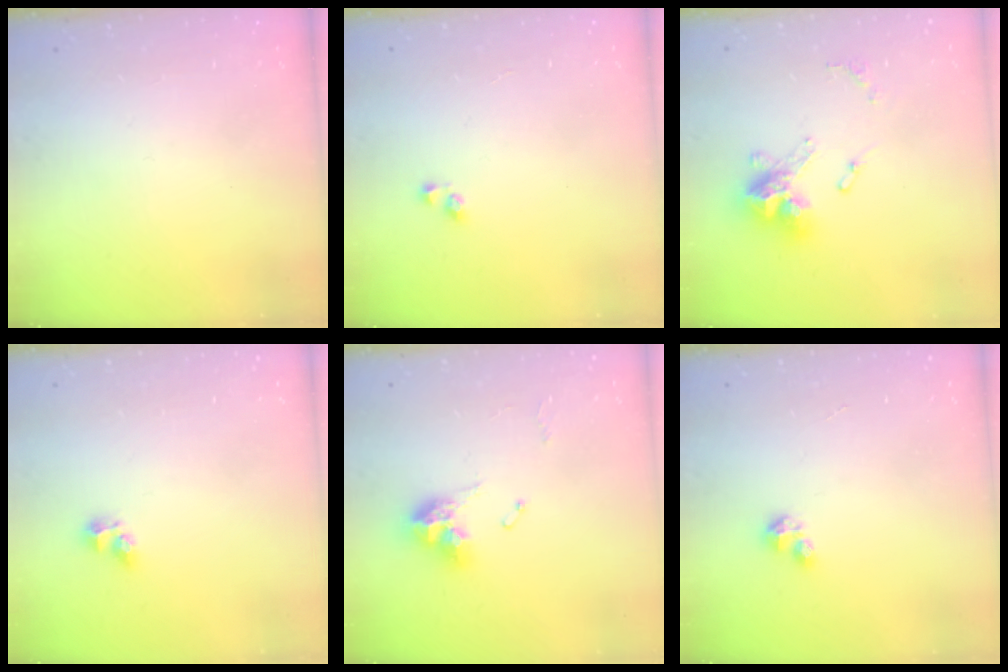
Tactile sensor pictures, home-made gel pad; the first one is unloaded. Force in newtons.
{"total": 2.6, "press": 2.6, "slide": 0.3}
{"total": 13.4, "press": 13.3, "slide": 1.2}
{"total": 5.0, "press": 4.9, "slide": 1.2}
{"total": 9.9, "press": 9.8, "slide": 1.2}
{"total": 3.0, "press": 3.0, "slide": 0.5}